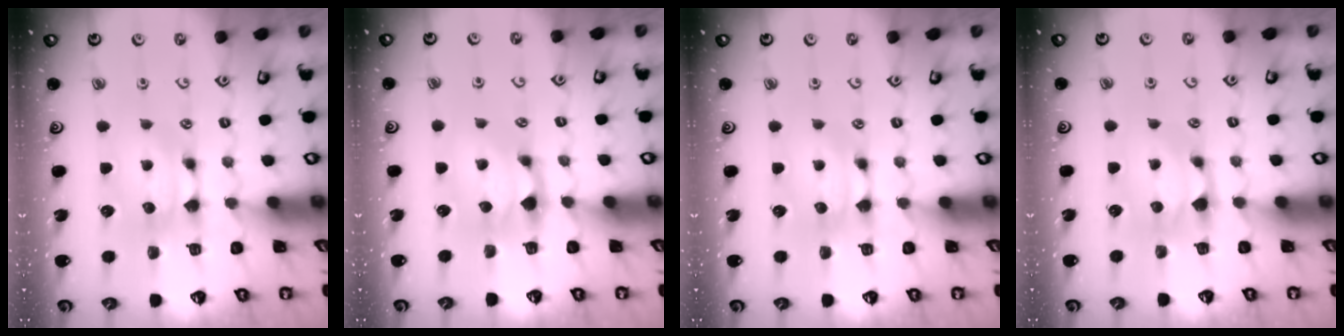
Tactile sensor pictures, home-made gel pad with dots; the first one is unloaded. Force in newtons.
{"total": 1.3, "press": 0.4, "slide": 1.2}
{"total": 0.0}
{"total": 0.9, "press": 0.5, "slide": 0.7}